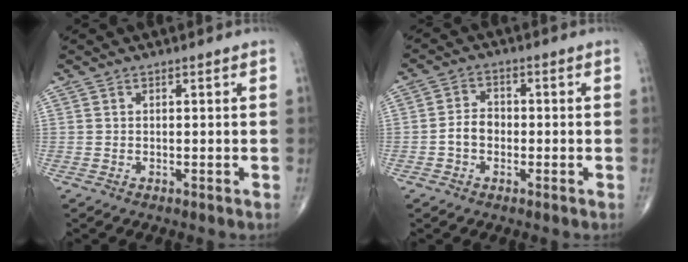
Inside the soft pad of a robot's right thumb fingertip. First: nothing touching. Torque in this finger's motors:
{"motor_torque": [0.67, 0.70, 0.26, -0.11, 0.01]}